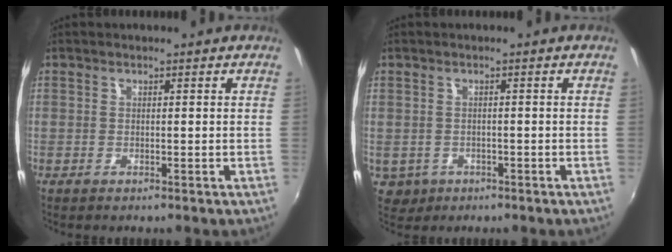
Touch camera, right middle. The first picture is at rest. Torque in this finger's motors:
{"motor_torque": [0.23, -0.40, 0.00, 0.00]}